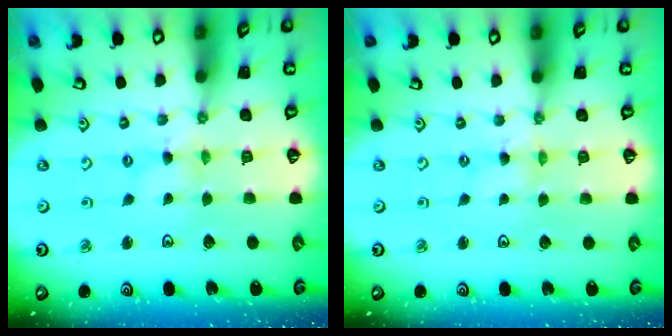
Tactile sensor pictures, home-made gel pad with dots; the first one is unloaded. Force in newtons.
{"total": 0.0}